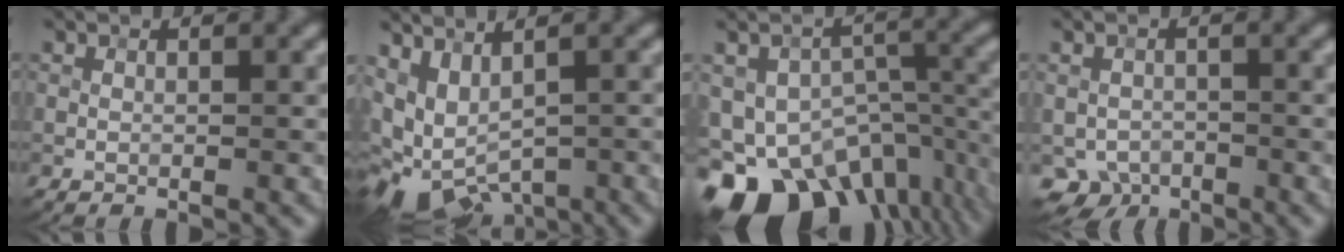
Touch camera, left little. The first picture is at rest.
{"total": 7.2, "force": [-1.7, 4.1, 5.6], "torque": [-0.097, -0.016, -0.001]}
{"total": 16.3, "force": [-9.0, 10.5, 8.7], "torque": [-0.164, -0.029, -0.113]}
{"total": 3.1, "force": [-1.7, 2.4, 1.1], "torque": [-0.017, -0.009, -0.027]}